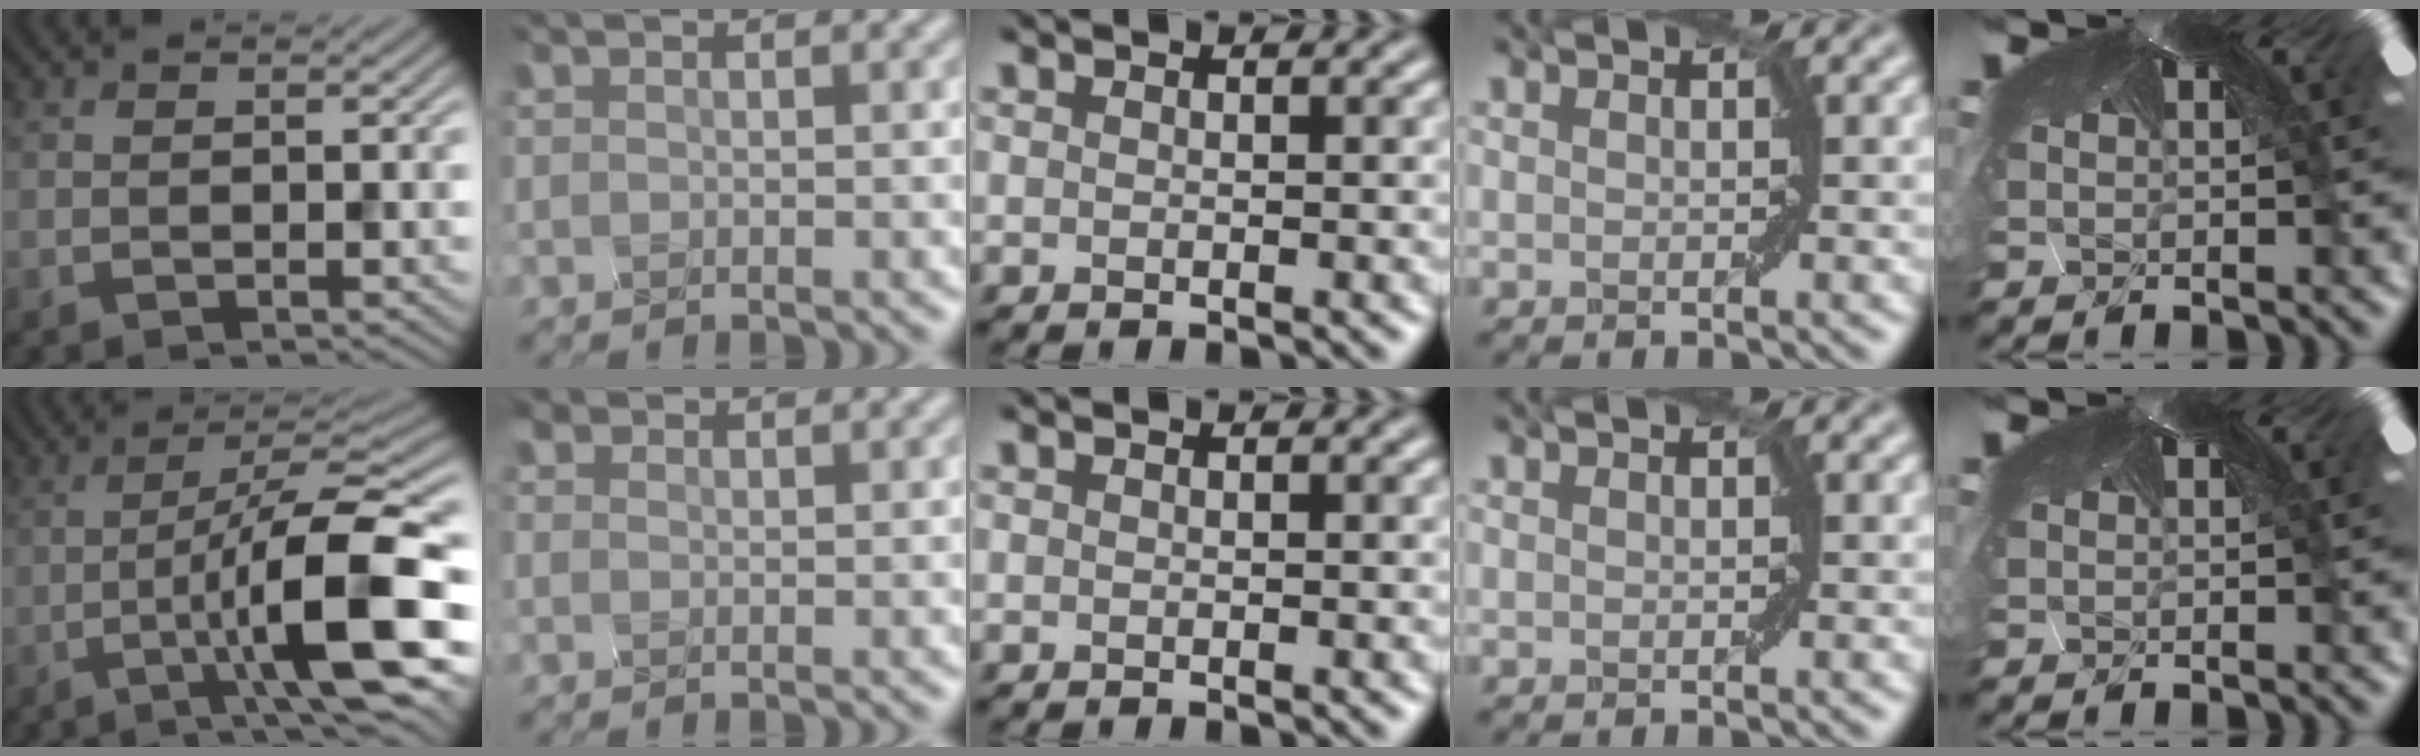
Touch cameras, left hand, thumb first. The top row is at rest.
{"thumb": {"total": 12.8, "force": [-4.3, 2.1, 11.9], "torque": [-0.179, 0.013, -0.078]}, "index": {"total": 0.7, "force": [-0.1, -0.2, -0.7], "torque": [-0.002, 0.001, 0.012]}}